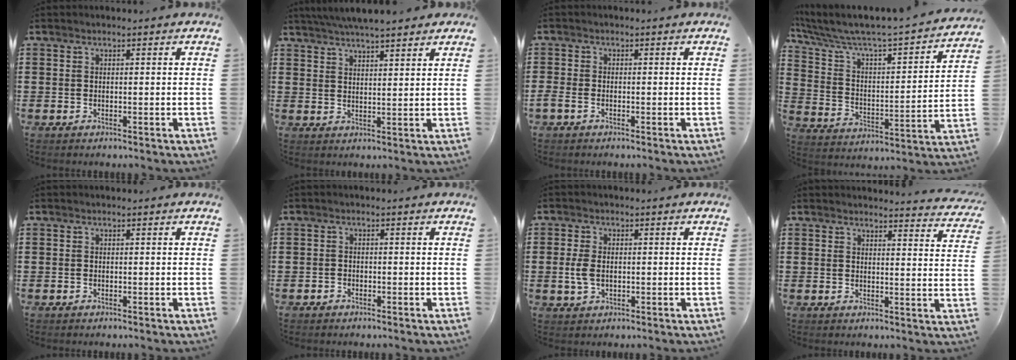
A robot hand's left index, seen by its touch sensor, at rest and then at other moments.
{"total": 4.6, "force": [4.2, 0.2, 1.9], "torque": [-0.048, -0.009, 0.076]}
{"total": 1.2, "force": [-0.9, 0.5, 0.7], "torque": [-0.021, -0.002, -0.020]}
{"total": 4.0, "force": [3.5, 0.8, 1.8], "torque": [-0.059, -0.044, 0.047]}
{"total": 0.0}
{"total": 1.0, "force": [-0.9, 0.4, 0.0], "torque": [-0.004, 0.002, -0.019]}
{"total": 3.4, "force": [-0.1, 2.0, 2.8], "torque": [-0.077, -0.002, -0.008]}
{"total": 2.9, "force": [2.8, 0.0, 0.6], "torque": [-0.007, -0.020, 0.047]}